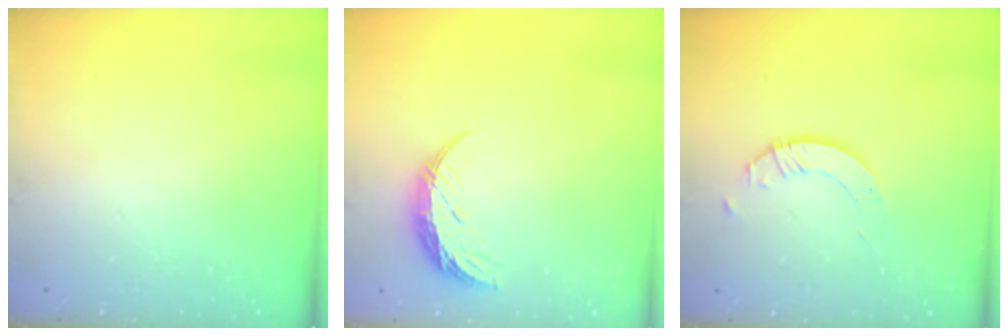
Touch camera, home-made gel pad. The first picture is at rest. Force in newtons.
{"total": 8.2, "press": 8.2, "slide": 0.8}
{"total": 3.5, "press": 3.5, "slide": 0.1}